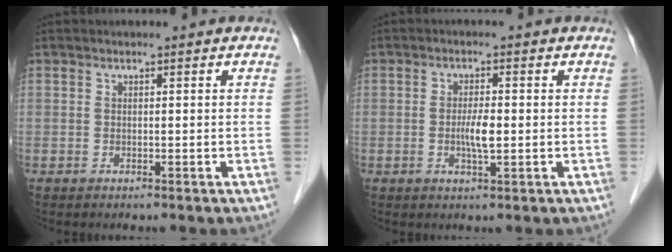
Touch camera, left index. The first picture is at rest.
{"total": 3.2, "force": [-0.4, 0.5, 3.2], "torque": [-0.063, -0.003, -0.006]}